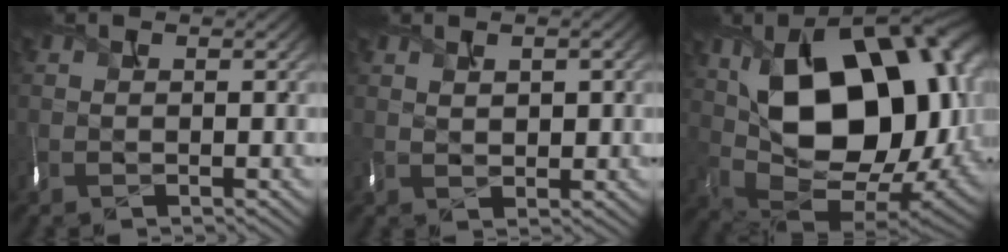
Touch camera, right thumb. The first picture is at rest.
{"total": 1.7, "force": [0.7, 1.0, 1.2], "torque": [-0.025, -0.003, 0.019]}
{"total": 19.3, "force": [3.4, 11.9, 14.9], "torque": [-0.250, -0.011, 0.070]}